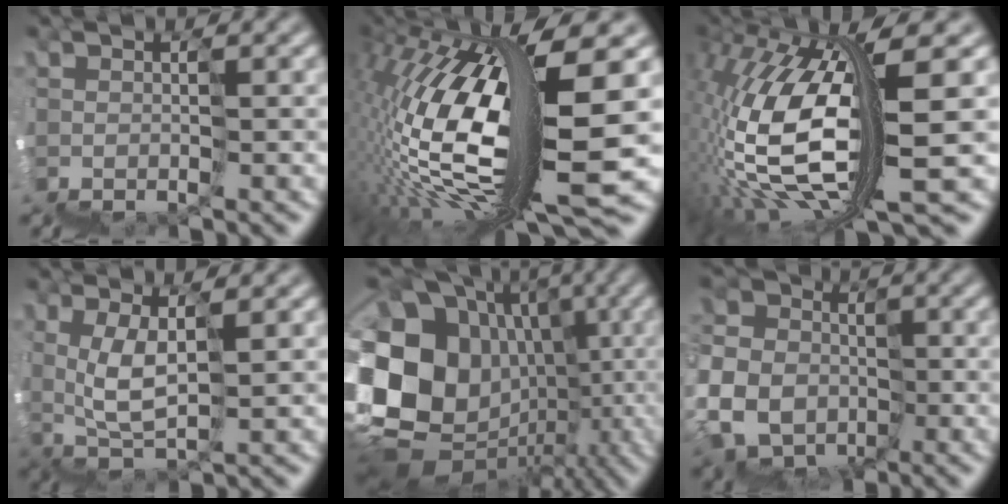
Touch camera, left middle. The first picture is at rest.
{"total": 12.0, "force": [-1.0, 2.5, 11.7], "torque": [-0.247, 0.009, -0.016]}
{"total": 9.1, "force": [0.5, 2.4, 8.7], "torque": [-0.196, 0.009, 0.017]}
{"total": 1.7, "force": [1.4, -0.7, 0.6], "torque": [-0.031, 0.021, 0.022]}
{"total": 15.3, "force": [0.1, 14.2, 5.6], "torque": [-0.085, 0.007, -0.009]}
{"total": 8.6, "force": [-2.0, 8.4, -0.1], "torque": [-0.020, 0.021, -0.076]}